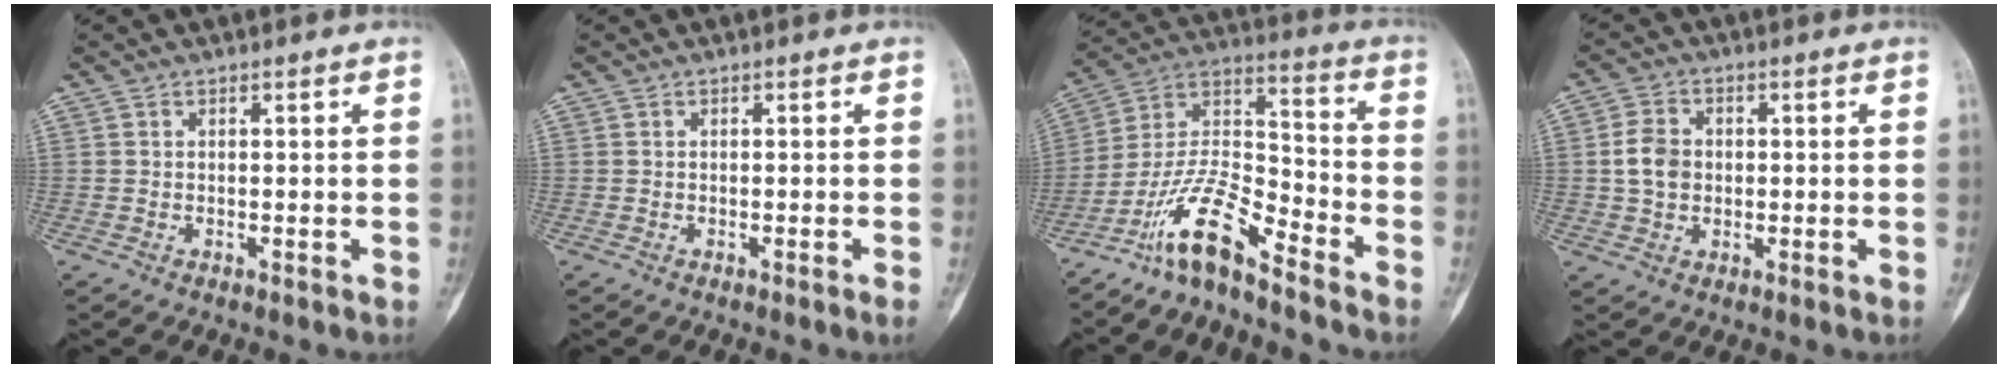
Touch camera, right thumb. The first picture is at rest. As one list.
[{"total": 0.7, "force": [-0.4, -0.2, 0.5], "torque": [-0.011, 0.001, -0.006]}, {"total": 12.9, "force": [-9.8, 2.9, 7.8], "torque": [-0.158, 0.090, -0.189]}, {"total": 5.4, "force": [0.1, 4.3, 3.4], "torque": [-0.055, 0.008, -0.001]}]